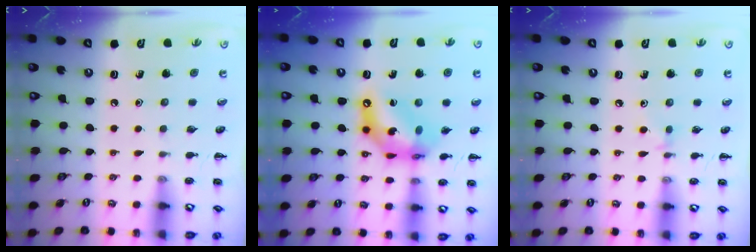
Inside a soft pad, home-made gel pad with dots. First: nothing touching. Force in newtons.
{"total": 13.0, "press": 12.5, "slide": 3.4}
{"total": 2.8, "press": 2.6, "slide": 1.1}